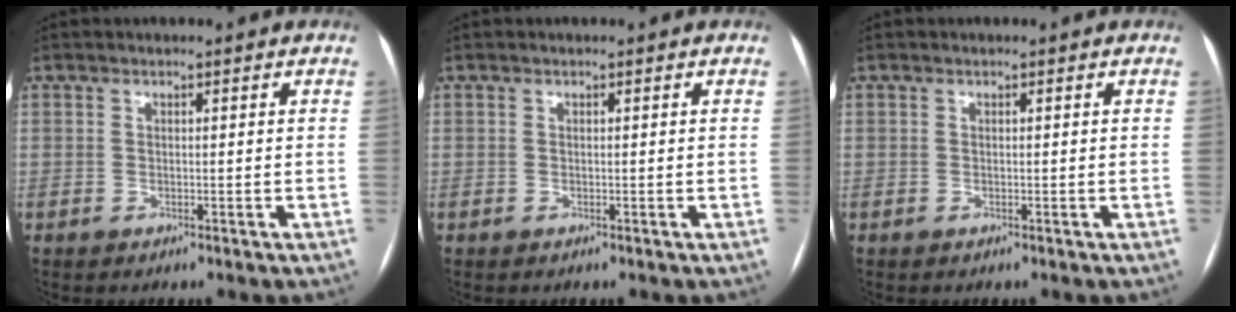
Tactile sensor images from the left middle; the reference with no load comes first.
{"total": 0.0}
{"total": 0.0}